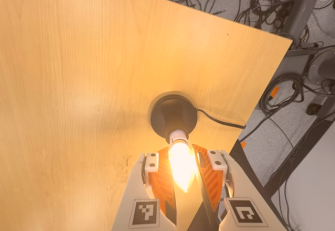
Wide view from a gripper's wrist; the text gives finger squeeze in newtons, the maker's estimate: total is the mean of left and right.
{"total": 15.0, "left": 14.0, "right": 16.0}